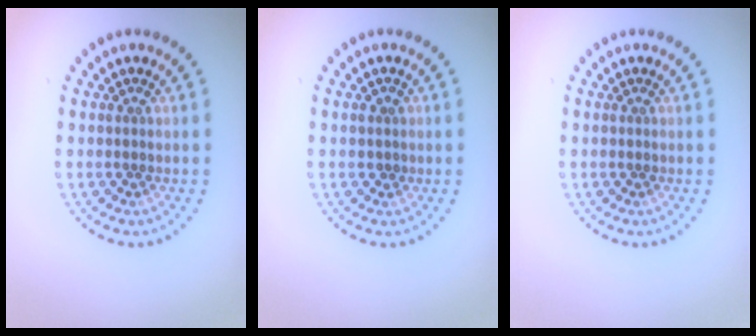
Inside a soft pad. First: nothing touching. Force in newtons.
{"total": 0.8, "press": 0.7, "slide": 0.4}
{"total": 0.0}